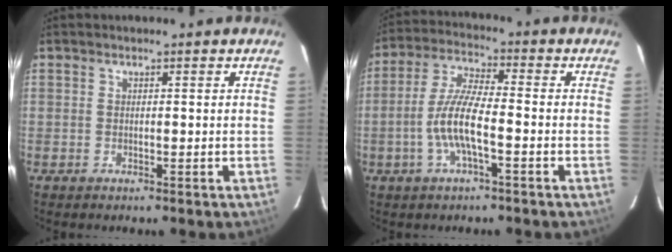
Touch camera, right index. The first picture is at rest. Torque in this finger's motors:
{"motor_torque": [1.59, -0.53, 0.81, 0.21]}